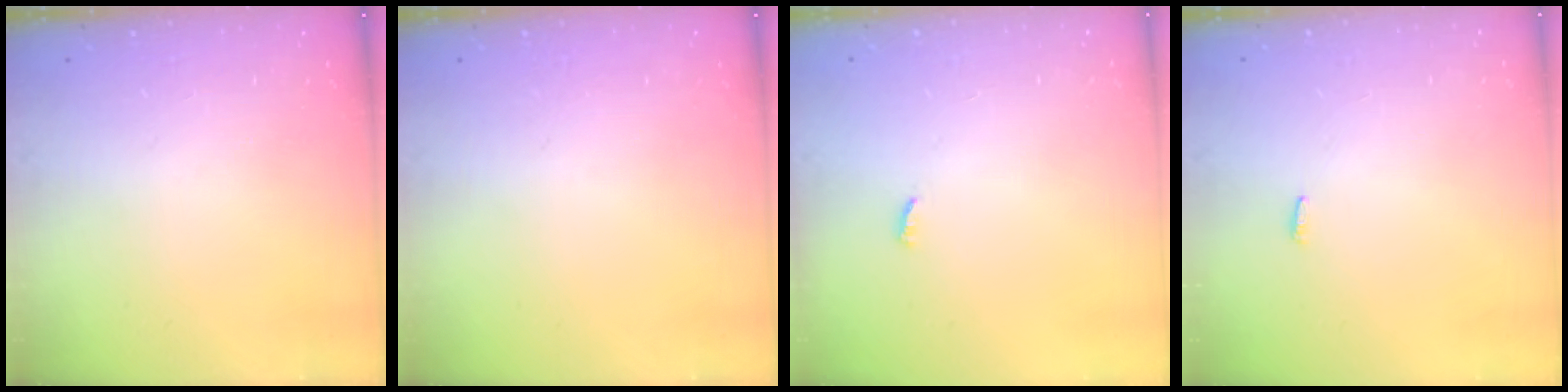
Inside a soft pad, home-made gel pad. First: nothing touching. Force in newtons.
{"total": 0.0}
{"total": 1.9, "press": 1.9, "slide": 0.3}
{"total": 2.1, "press": 1.9, "slide": 0.7}